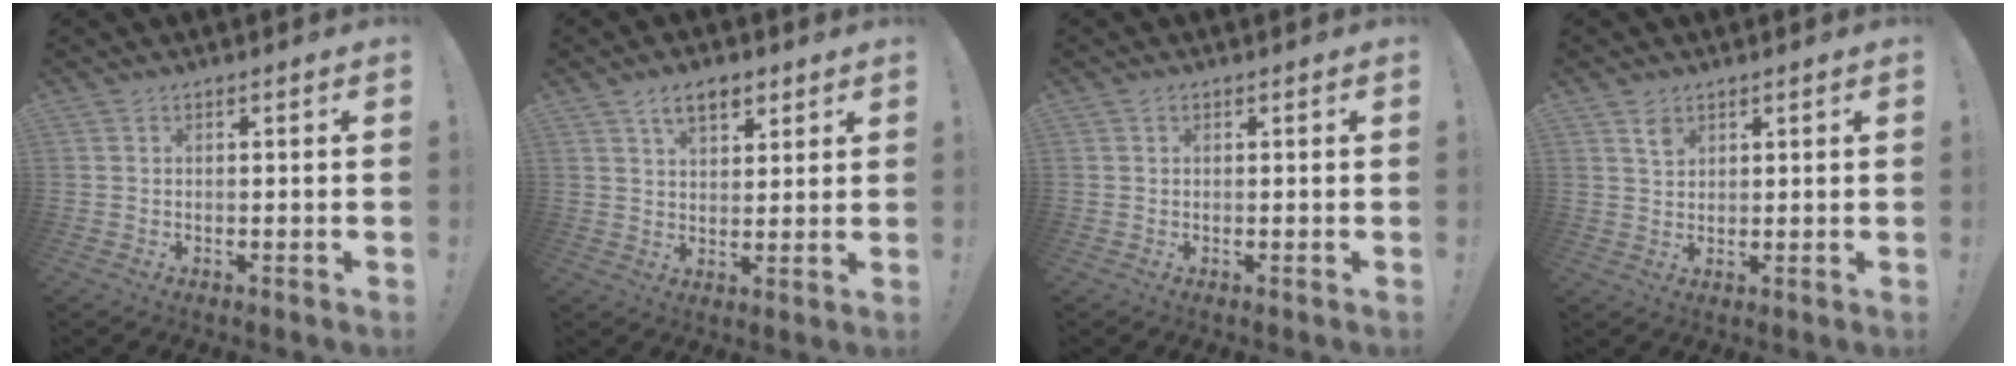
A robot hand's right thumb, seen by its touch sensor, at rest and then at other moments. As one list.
[{"total": 7.5, "force": [4.3, 4.3, 4.4], "torque": [-0.067, -0.008, 0.078]}, {"total": 0.0}, {"total": 3.8, "force": [2.5, 2.6, 1.3], "torque": [-0.016, -0.011, 0.045]}]